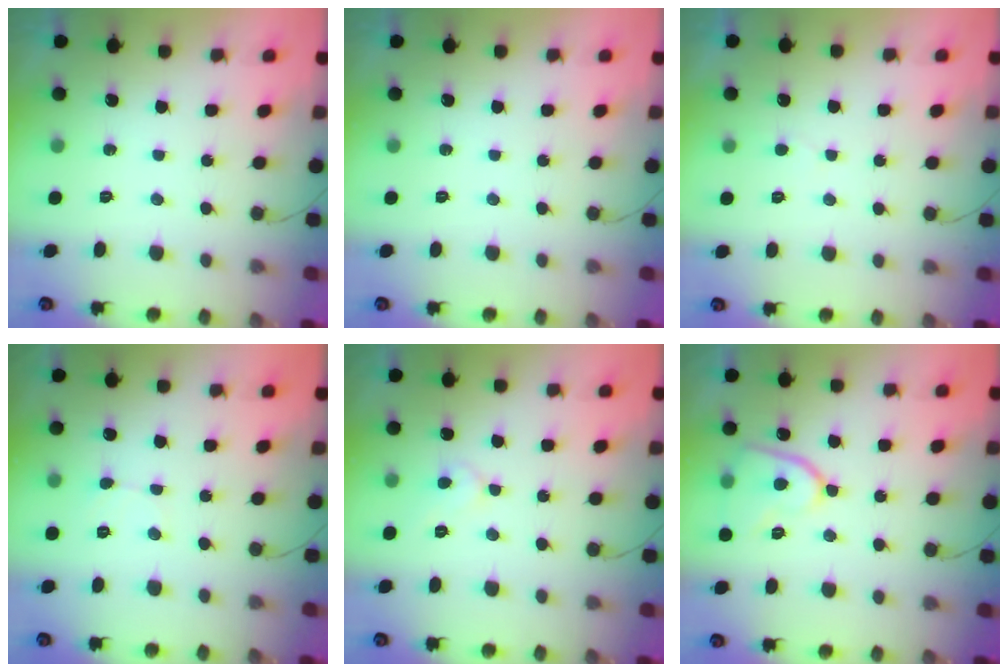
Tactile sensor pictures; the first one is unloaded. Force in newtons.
{"total": 0.0}
{"total": 2.2, "press": 2.2, "slide": 0.2}
{"total": 1.9, "press": 1.9, "slide": 0.2}
{"total": 4.6, "press": 4.6, "slide": 0.4}
{"total": 11.4, "press": 11.3, "slide": 1.5}